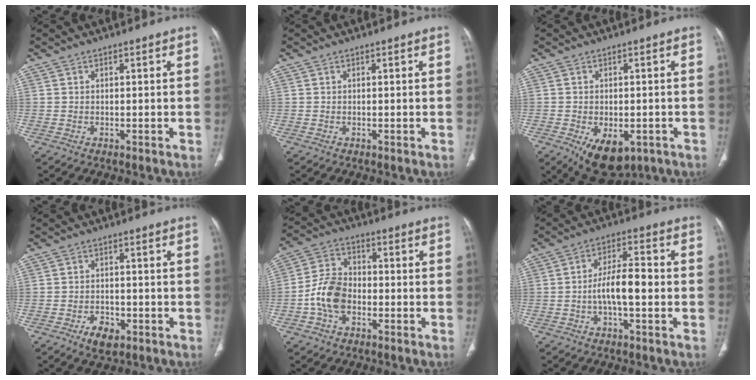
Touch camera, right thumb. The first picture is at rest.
{"total": 0.0}
{"total": 9.8, "force": [-4.4, 5.7, 6.7], "torque": [-0.088, 0.002, -0.052]}
{"total": 4.2, "force": [-2.2, 2.5, 2.6], "torque": [-0.037, 0.010, -0.033]}
{"total": 8.9, "force": [-2.6, 6.2, 5.9], "torque": [-0.107, 0.029, -0.057]}
{"total": 7.9, "force": [-1.4, 2.7, 7.3], "torque": [-0.130, 0.026, -0.029]}